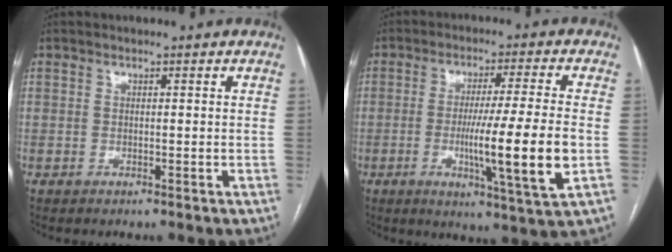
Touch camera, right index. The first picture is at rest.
{"total": 13.3, "force": [-2.5, -1.1, 13.1], "torque": [-0.220, -0.027, -0.046]}